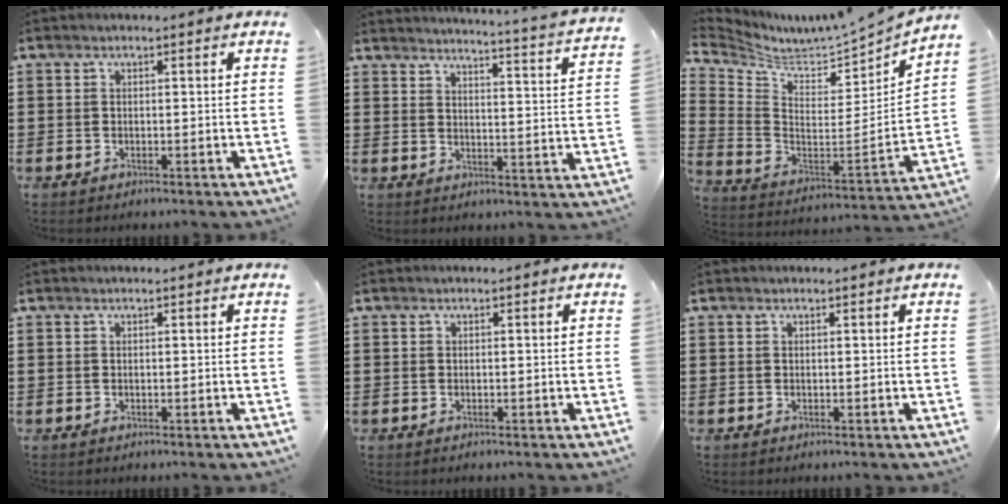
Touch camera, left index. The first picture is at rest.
{"total": 3.2, "force": [2.8, -0.9, 1.1], "torque": [-0.030, -0.039, 0.038]}
{"total": 4.0, "force": [3.9, 0.6, 0.8], "torque": [-0.048, -0.056, 0.061]}
{"total": 0.0}
{"total": 0.0}
{"total": 0.0}